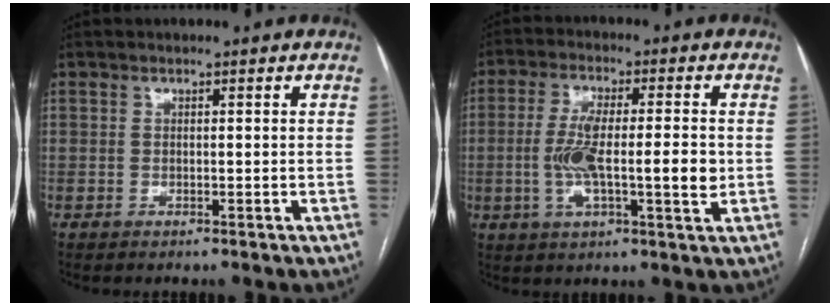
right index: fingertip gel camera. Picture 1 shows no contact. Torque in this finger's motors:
{"motor_torque": [0.46, 0.05, 0.74, 0.18]}